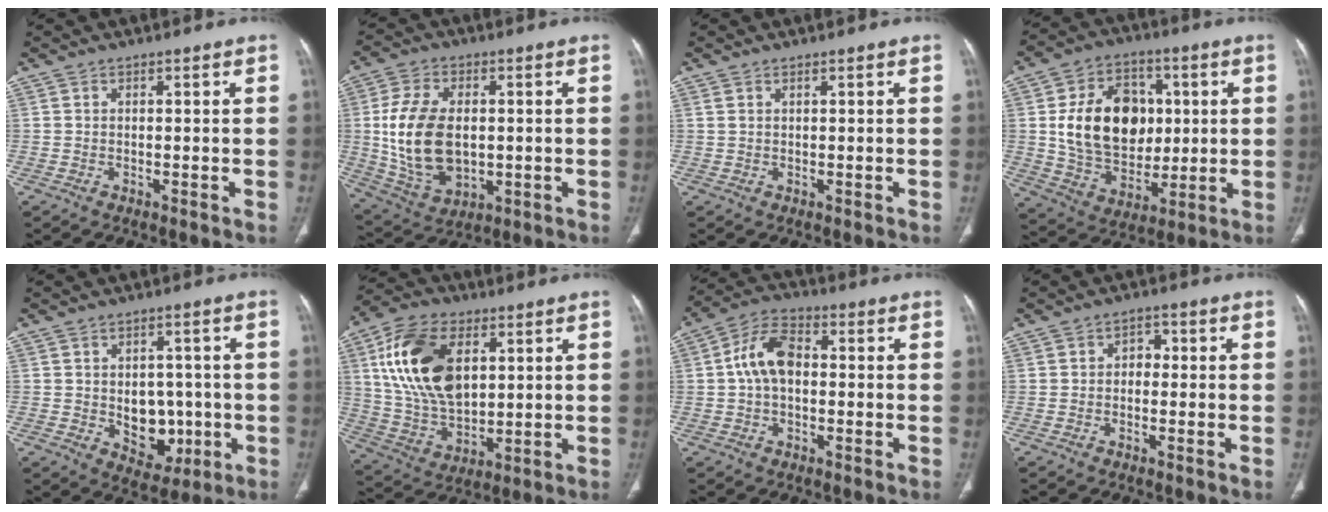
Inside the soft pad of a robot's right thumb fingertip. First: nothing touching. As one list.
[{"total": 16.2, "force": [0.2, 10.2, 12.6], "torque": [-0.236, -0.006, 0.020]}, {"total": 0.9, "force": [0.6, 0.3, 0.5], "torque": [-0.012, 0.007, 0.016]}, {"total": 19.0, "force": [2.6, 14.1, 12.5], "torque": [-0.164, -0.001, 0.054]}, {"total": 10.5, "force": [-1.3, 7.3, 7.5], "torque": [-0.068, 0.004, -0.001]}, {"total": 19.5, "force": [5.6, 11.7, 14.5], "torque": [-0.255, -0.012, 0.110]}, {"total": 9.0, "force": [0.4, 5.6, 7.0], "torque": [-0.129, 0.026, -0.003]}, {"total": 2.7, "force": [-0.1, 2.1, 1.8], "torque": [-0.010, 0.011, -0.010]}]